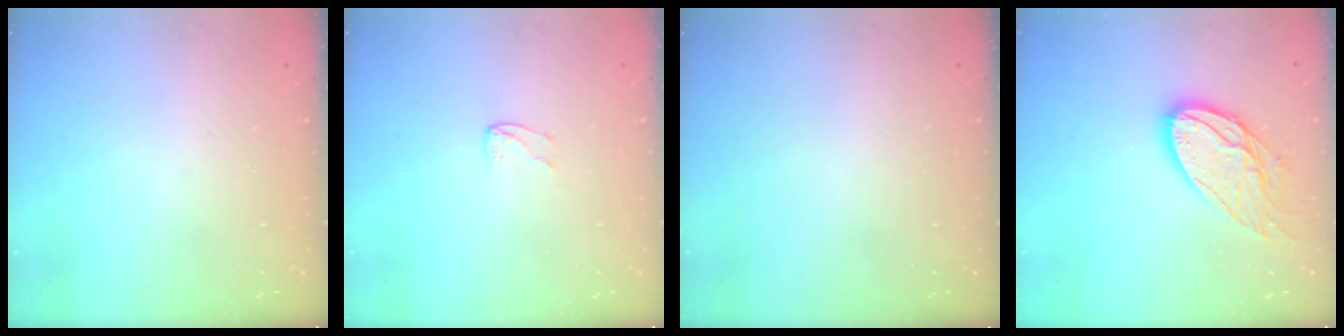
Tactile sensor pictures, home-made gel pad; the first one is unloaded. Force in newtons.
{"total": 3.0, "press": 3.0, "slide": 0.3}
{"total": 0.0}
{"total": 14.0, "press": 13.9, "slide": 1.2}